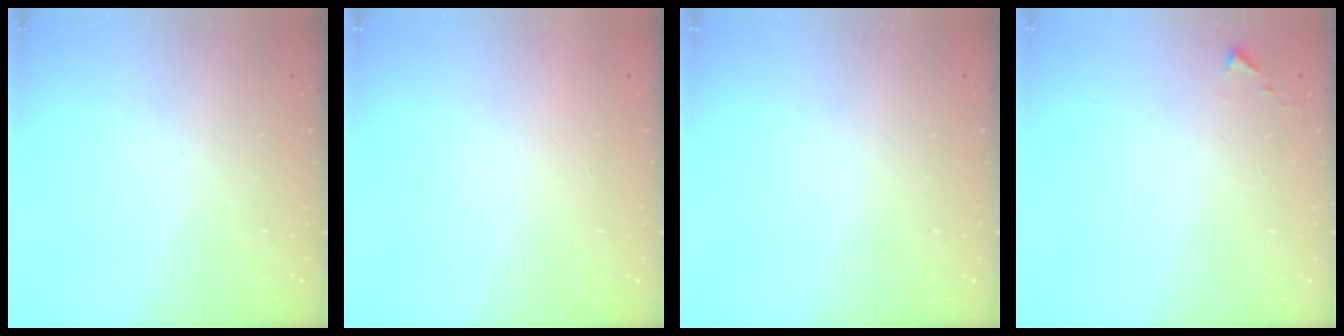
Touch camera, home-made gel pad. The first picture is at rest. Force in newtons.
{"total": 1.5, "press": 1.5, "slide": 0.1}
{"total": 0.0}
{"total": 2.7, "press": 2.7, "slide": 0.5}